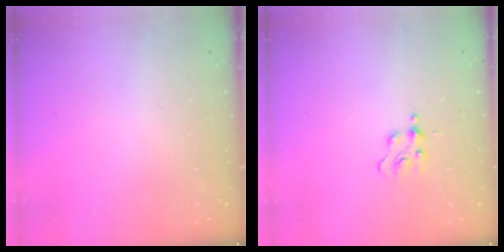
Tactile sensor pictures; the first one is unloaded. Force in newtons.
{"total": 3.7, "press": 3.7, "slide": 0.5}